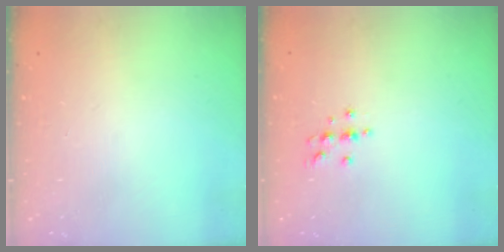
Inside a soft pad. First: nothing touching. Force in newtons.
{"total": 3.7, "press": 3.6, "slide": 0.5}